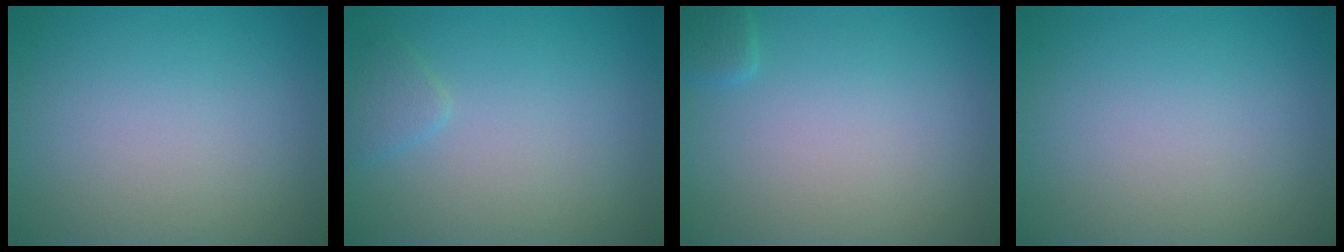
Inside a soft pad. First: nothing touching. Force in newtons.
{"total": 1.2, "press": 1.2, "slide": 0.1}
{"total": 1.0, "press": 1.0, "slide": 0.1}
{"total": 0.0}